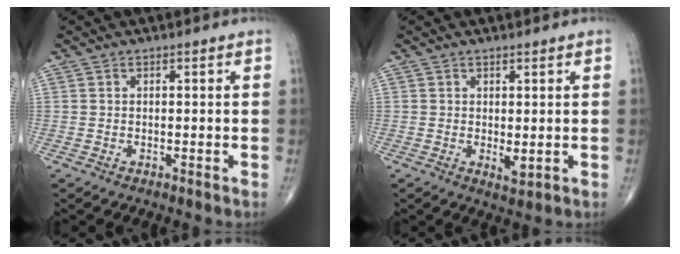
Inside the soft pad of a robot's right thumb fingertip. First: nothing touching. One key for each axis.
{"total": 2.3, "fx": 0.1, "fy": 0.6, "fz": 2.3, "tx": -0.034, "ty": -0.009, "tz": 0.006}